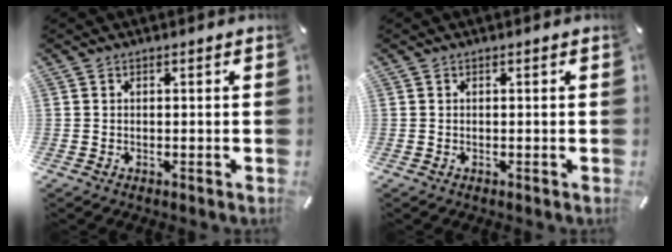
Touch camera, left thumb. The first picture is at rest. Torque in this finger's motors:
{"motor_torque": [-0.02, 0.03, 0.00, -0.02, 0.00]}